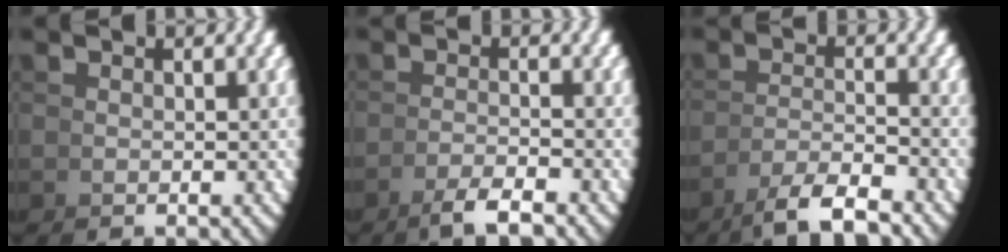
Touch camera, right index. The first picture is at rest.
{"total": 2.5, "force": [-2.0, -1.0, 1.2], "torque": [-0.006, 0.007, -0.039]}
{"total": 4.3, "force": [-3.1, 0.4, 2.9], "torque": [-0.043, -0.007, -0.045]}